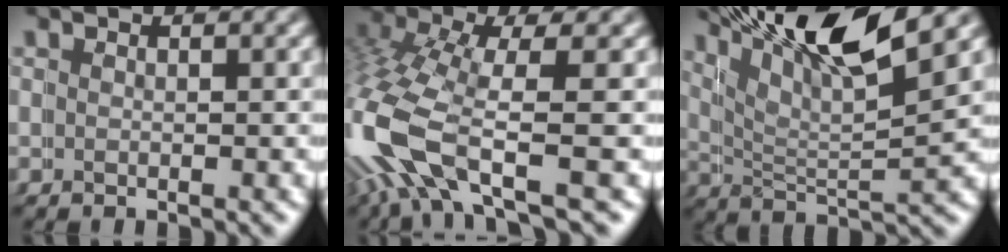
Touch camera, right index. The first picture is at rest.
{"total": 7.9, "force": [-1.3, 5.5, 5.6], "torque": [-0.178, -0.039, -0.011]}
{"total": 10.2, "force": [7.2, 3.0, 6.7], "torque": [-0.117, 0.009, 0.114]}